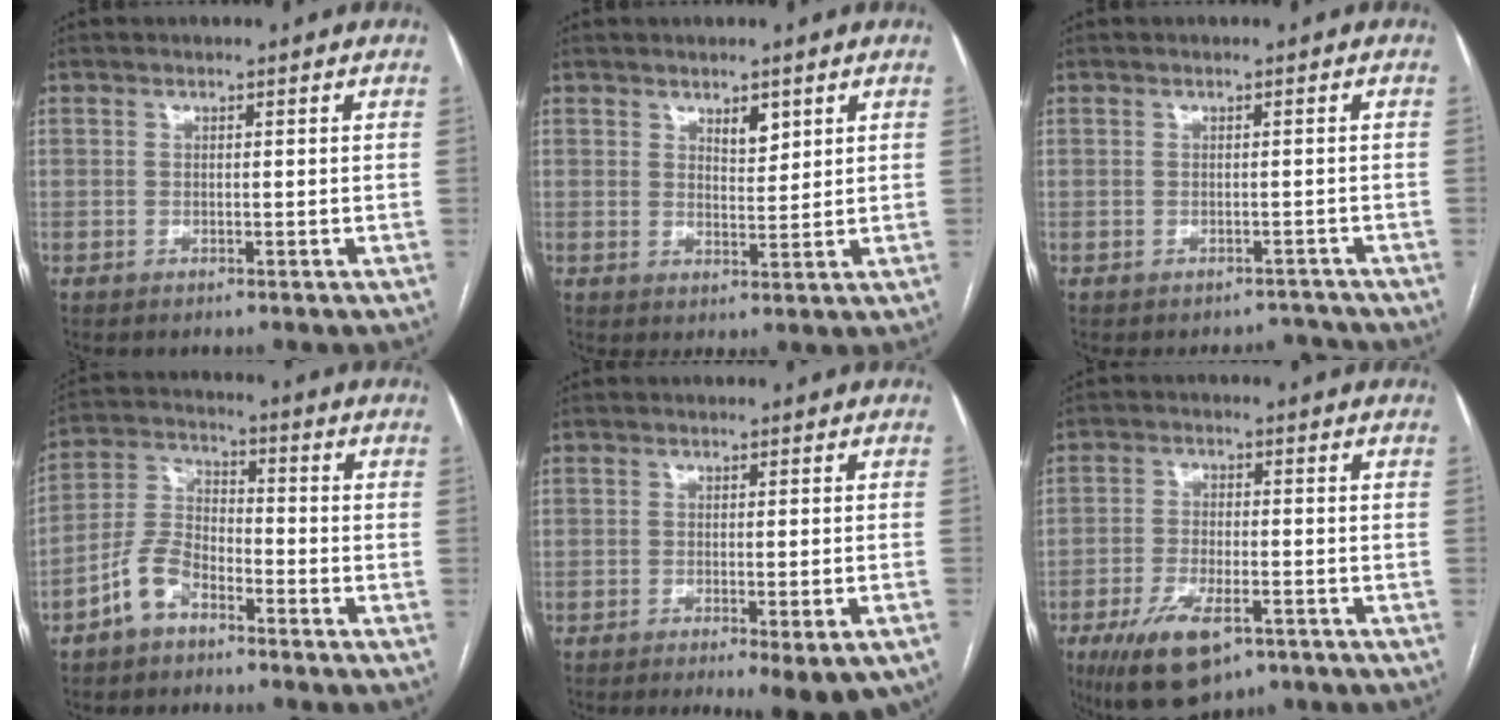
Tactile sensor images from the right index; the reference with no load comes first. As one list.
[{"total": 3.0, "force": [1.8, 1.3, 2.0], "torque": [-0.031, -0.003, 0.035]}, {"total": 1.7, "force": [-1.4, 0.5, -0.8], "torque": [0.019, 0.003, -0.015]}, {"total": 7.1, "force": [-4.6, 3.7, 4.1], "torque": [-0.102, 0.015, -0.095]}, {"total": 7.3, "force": [-4.3, 1.2, 5.8], "torque": [-0.065, -0.013, -0.056]}, {"total": 10.6, "force": [-6.1, 4.1, 7.7], "torque": [-0.144, -0.017, -0.098]}]